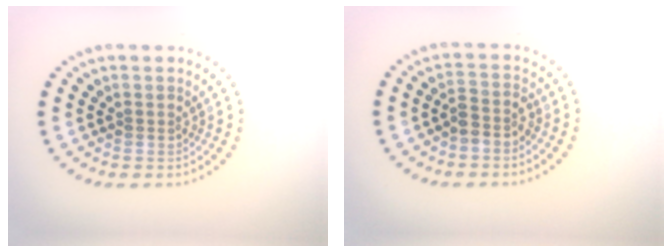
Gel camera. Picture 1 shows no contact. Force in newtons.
{"total": 2.0, "press": 1.7, "slide": 1.2}